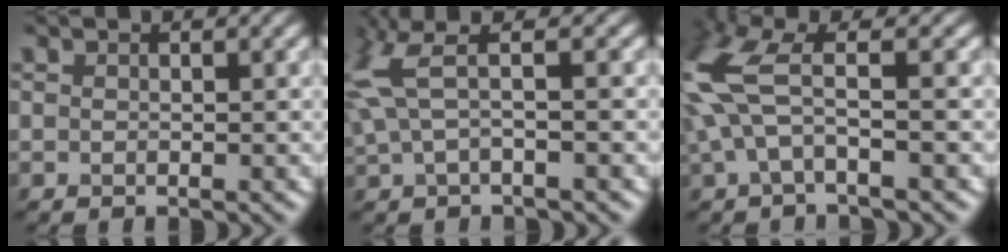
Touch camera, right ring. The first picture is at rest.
{"total": 3.5, "force": [1.2, 0.9, 3.2], "torque": [-0.077, 0.009, 0.021]}
{"total": 5.6, "force": [0.9, 1.9, 5.2], "torque": [-0.140, 0.005, 0.012]}